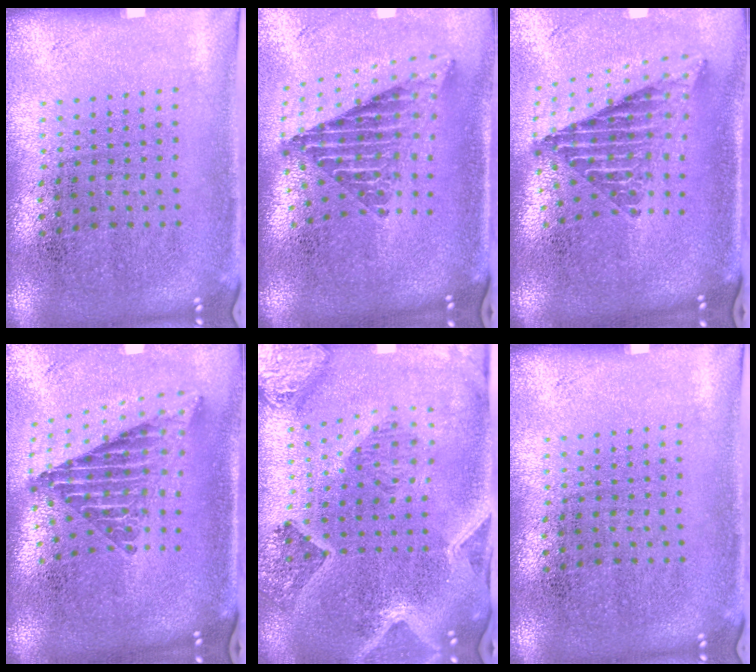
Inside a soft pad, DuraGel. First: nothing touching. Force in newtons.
{"total": 2.4, "press": 1.6, "slide": 1.8}
{"total": 2.4, "press": 1.6, "slide": 1.8}
{"total": 2.4, "press": 1.7, "slide": 1.8}
{"total": 2.3, "press": 2.1, "slide": 1.0}
{"total": 0.0}